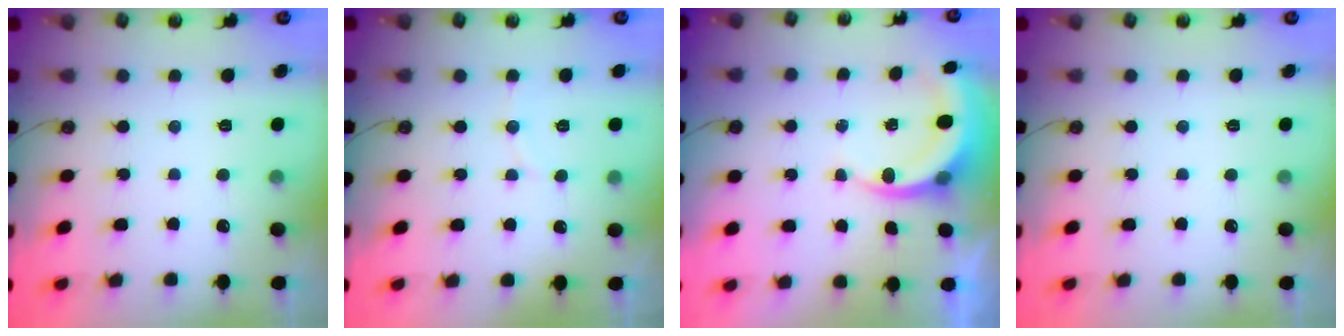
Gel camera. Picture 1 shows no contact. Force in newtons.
{"total": 3.2, "press": 3.2, "slide": 0.1}
{"total": 4.5, "press": 4.5, "slide": 0.3}
{"total": 0.0}